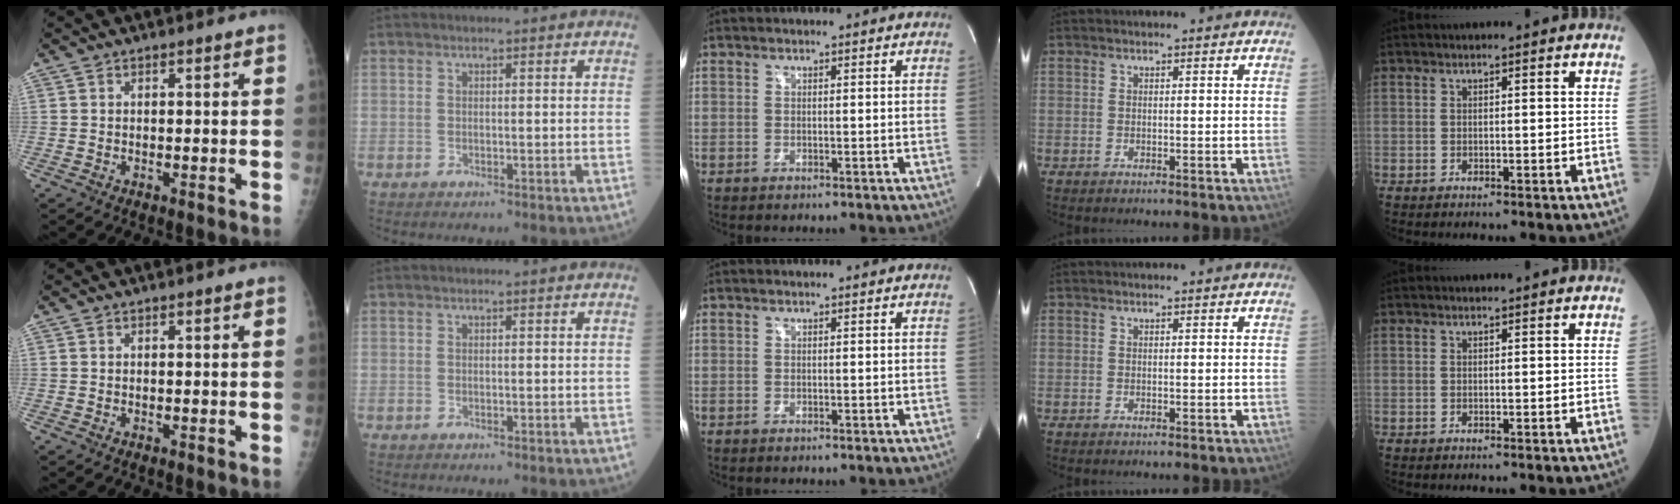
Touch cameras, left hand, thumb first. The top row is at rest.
{}